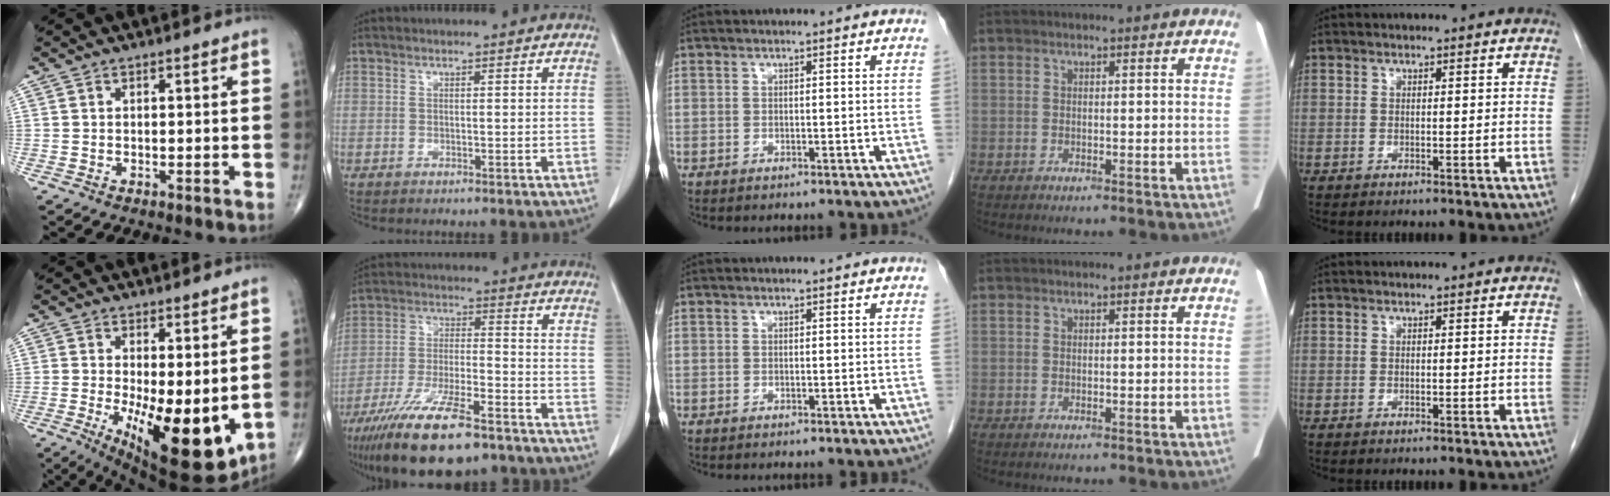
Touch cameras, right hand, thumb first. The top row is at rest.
{"thumb": {"total": 16.2, "force": [-2.3, 6.2, 14.7], "torque": [-0.216, -0.038, -0.012]}, "index": {"total": 17.4, "force": [-12.5, 3.9, 11.6], "torque": [-0.218, -0.034, -0.217]}}